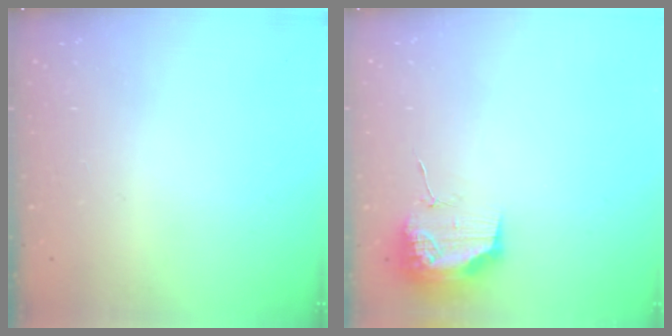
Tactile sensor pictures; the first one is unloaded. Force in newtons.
{"total": 12.3, "press": 12.3, "slide": 1.1}